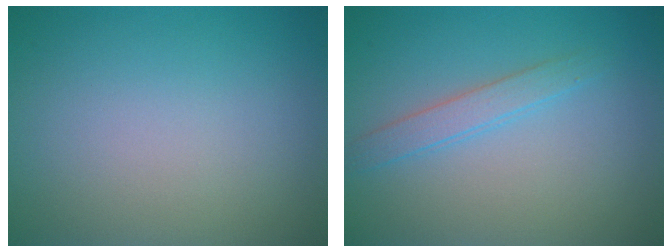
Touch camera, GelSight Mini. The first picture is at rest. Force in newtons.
{"total": 1.9, "press": 1.9, "slide": 0.2}